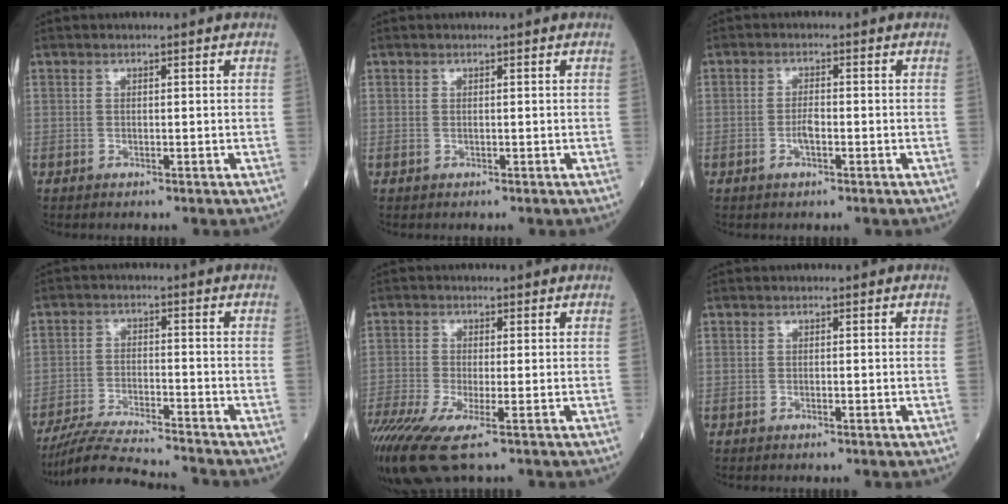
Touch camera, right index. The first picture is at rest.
{"total": 0.0}
{"total": 2.2, "force": [-0.8, 0.6, 2.0], "torque": [-0.040, 0.000, -0.016]}
{"total": 11.9, "force": [-11.3, -0.3, 3.8], "torque": [-0.064, -0.008, -0.193]}
{"total": 11.4, "force": [-6.5, 2.7, 8.9], "torque": [-0.192, -0.026, -0.114]}
{"total": 0.8, "force": [-0.2, 0.1, 0.7], "torque": [-0.012, -0.002, -0.004]}